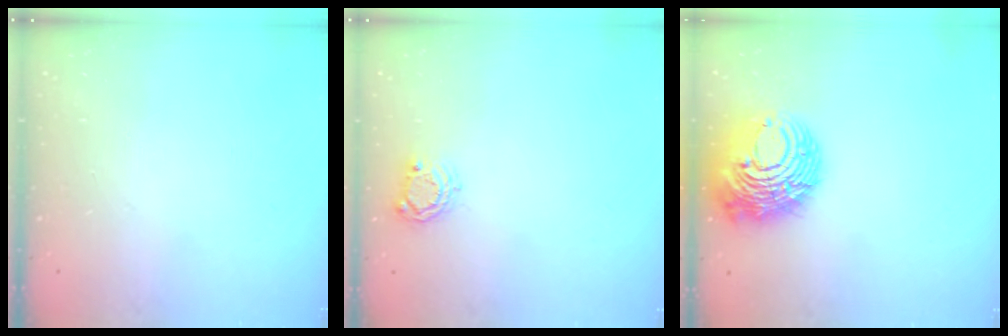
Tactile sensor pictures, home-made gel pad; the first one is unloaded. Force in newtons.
{"total": 4.8, "press": 4.8, "slide": 0.3}
{"total": 15.2, "press": 15.1, "slide": 1.2}